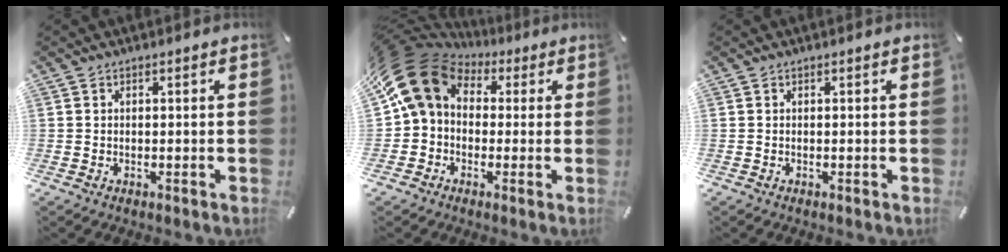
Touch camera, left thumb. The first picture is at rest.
{"total": 14.8, "force": [2.7, 11.9, 8.3], "torque": [-0.165, -0.003, 0.049]}
{"total": 0.0}